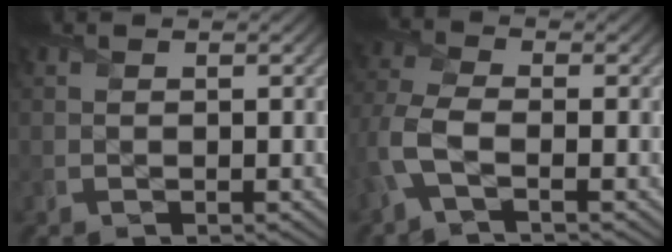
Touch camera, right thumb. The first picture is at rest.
{"total": 5.2, "force": [-2.0, 2.1, 4.3], "torque": [-0.117, -0.001, -0.057]}